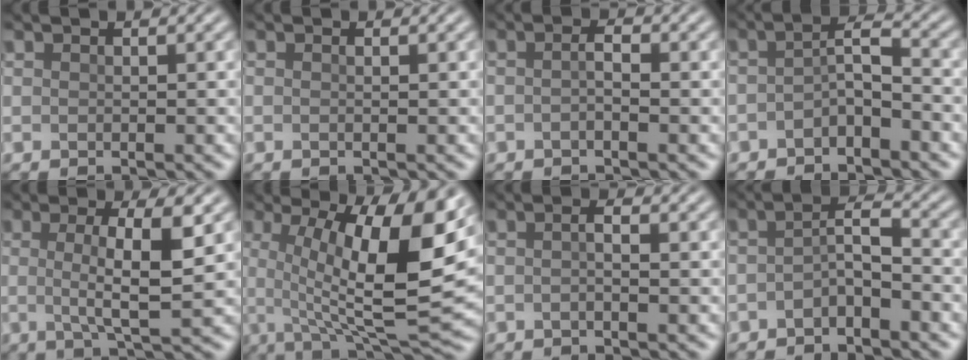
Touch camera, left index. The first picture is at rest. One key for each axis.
{"total": 0.0}
{"total": 1.3, "fx": -0.6, "fy": 0.2, "fz": 1.2, "tx": -0.026, "ty": 0.000, "tz": -0.015}
{"total": 2.8, "fx": -1.7, "fy": 0.7, "fz": 2.0, "tx": -0.040, "ty": 0.009, "tz": -0.039}
{"total": 6.2, "fx": 0.4, "fy": 1.3, "fz": 6.0, "tx": -0.097, "ty": 0.000, "tz": 0.001}
{"total": 13.7, "fx": 2.0, "fy": 3.7, "fz": 13.1, "tx": -0.193, "ty": -0.010, "tz": 0.027}
{"total": 1.5, "fx": -0.2, "fy": 0.3, "fz": 1.5, "tx": -0.022, "ty": -0.007, "tz": -0.014}
{"total": 2.7, "fx": -1.6, "fy": 0.7, "fz": 2.1, "tx": -0.040, "ty": 0.008, "tz": -0.038}